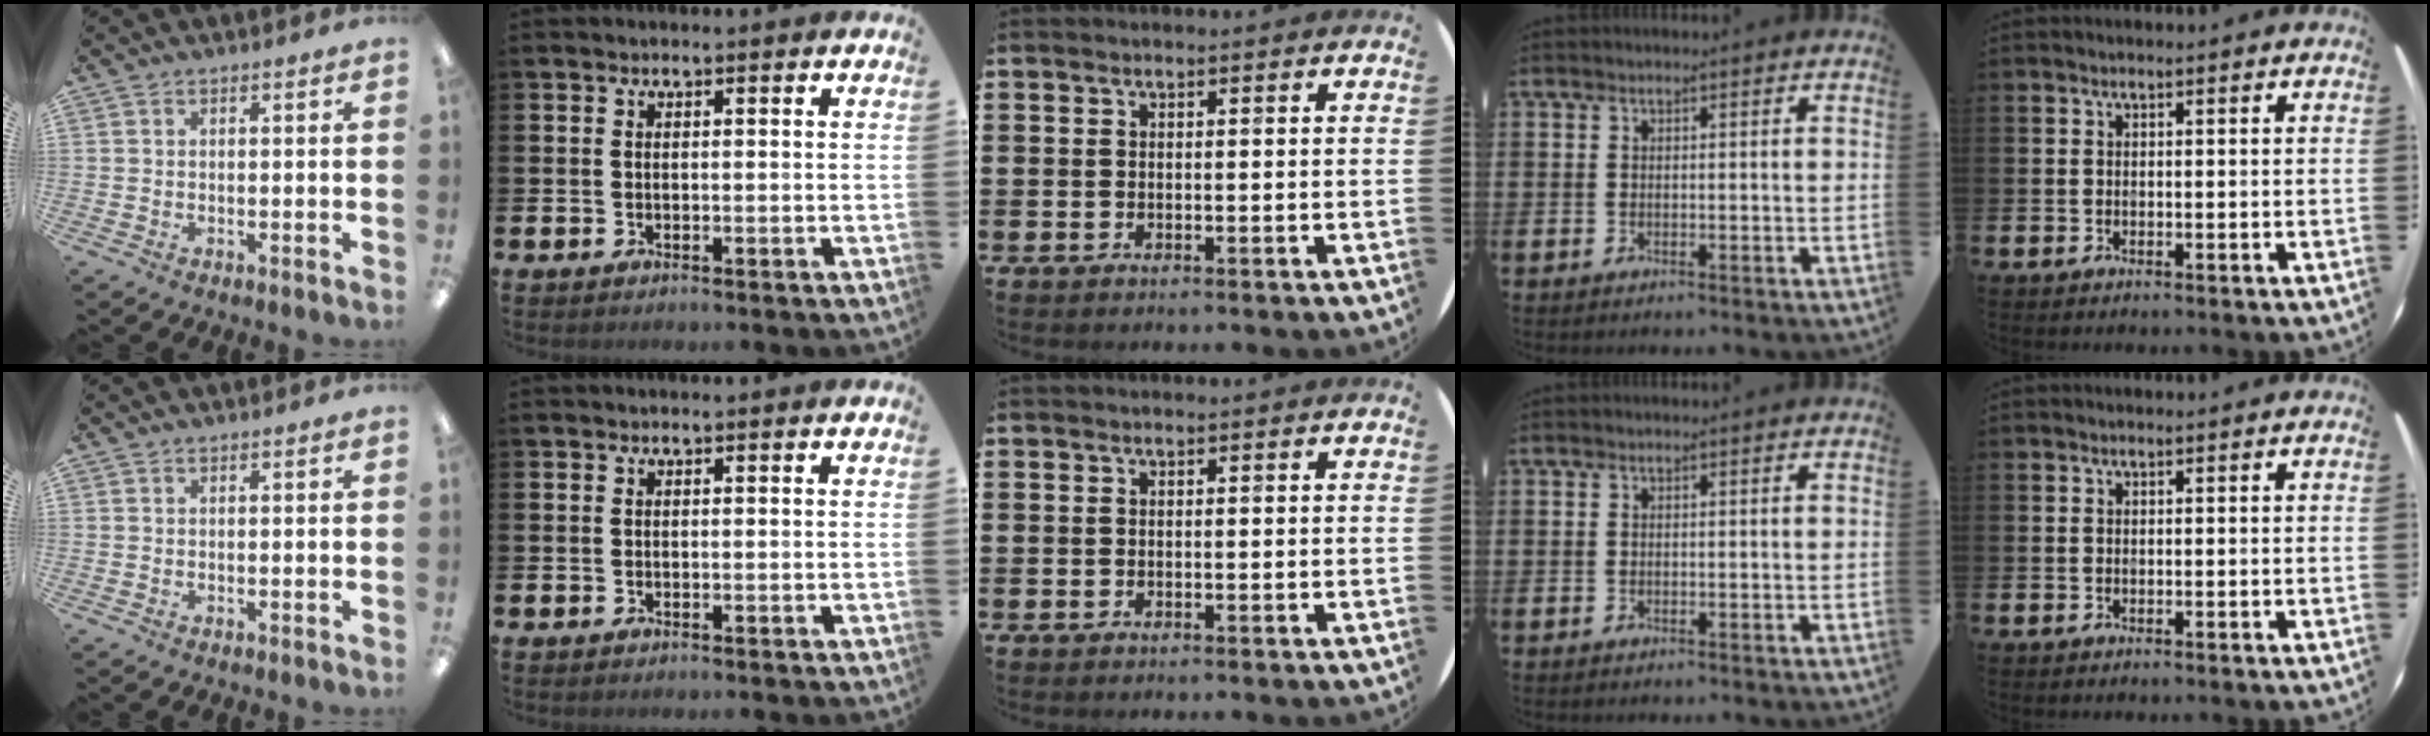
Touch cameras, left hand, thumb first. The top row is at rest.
{}